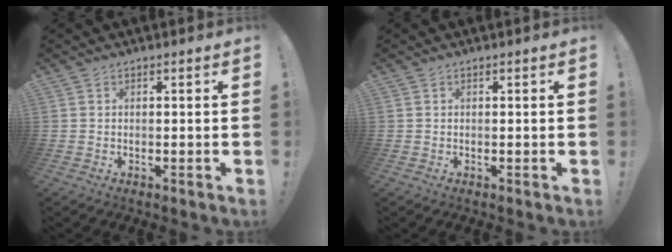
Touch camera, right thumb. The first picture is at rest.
{"total": 0.0}